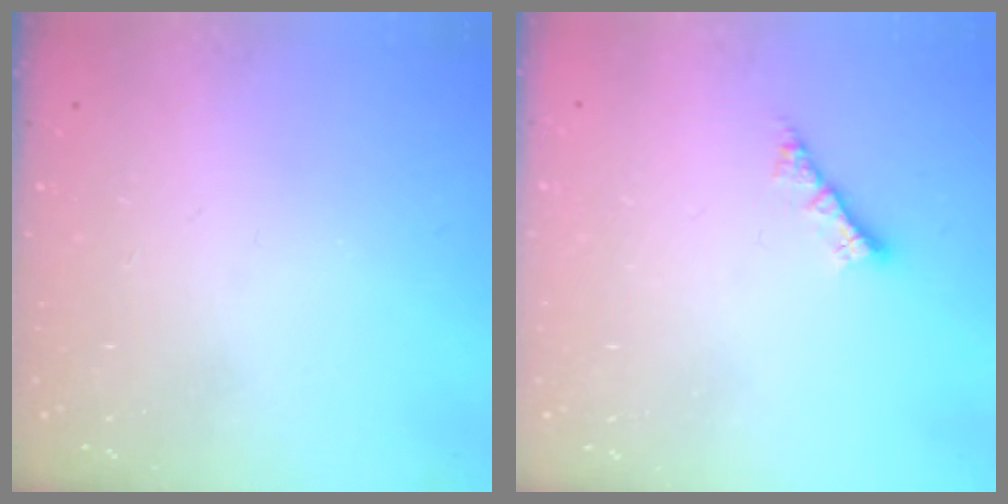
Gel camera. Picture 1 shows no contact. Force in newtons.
{"total": 3.0, "press": 3.0, "slide": 0.1}